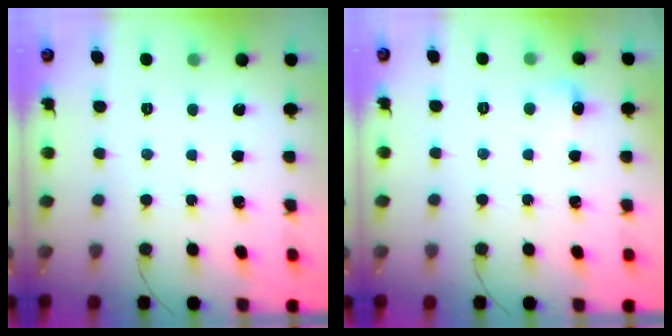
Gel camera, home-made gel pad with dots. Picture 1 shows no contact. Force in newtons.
{"total": 4.6, "press": 4.0, "slide": 2.3}